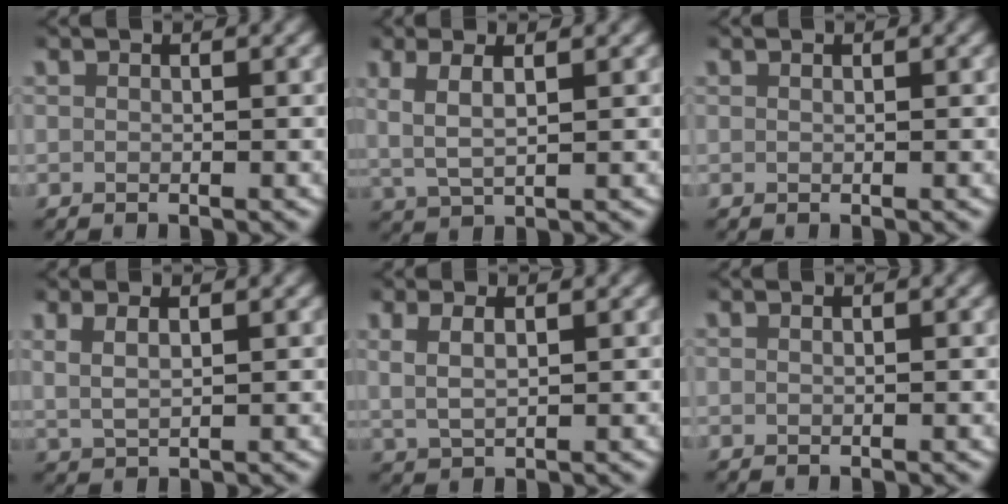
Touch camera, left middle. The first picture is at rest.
{"total": 3.6, "force": [1.0, 1.9, 2.9], "torque": [-0.069, 0.003, 0.024]}
{"total": 0.0}
{"total": 2.9, "force": [1.2, 1.8, 2.0], "torque": [-0.046, 0.001, 0.026]}
{"total": 3.2, "force": [1.0, 2.0, 2.3], "torque": [-0.054, 0.002, 0.024]}
{"total": 0.0}